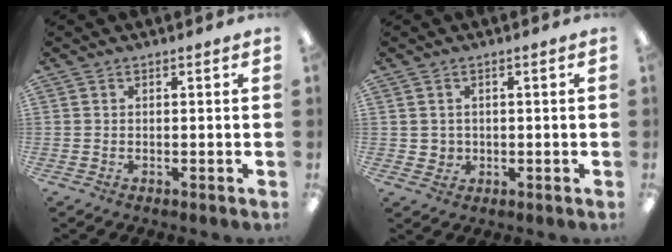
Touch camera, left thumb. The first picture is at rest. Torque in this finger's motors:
{"motor_torque": [-0.06, 0.04, 0.02, -0.04, 0.00]}